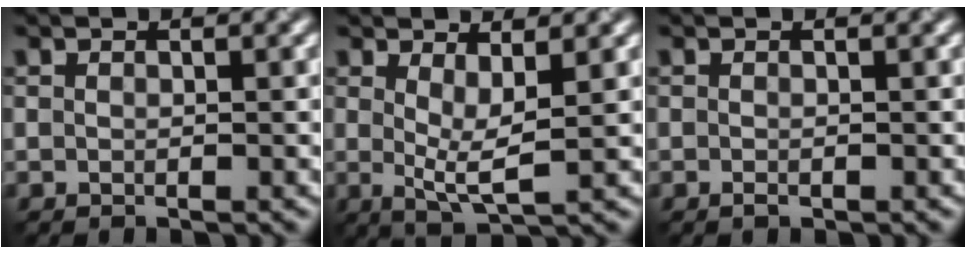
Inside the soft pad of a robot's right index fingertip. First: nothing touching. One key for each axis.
{"total": 3.2, "fx": 0.9, "fy": 0.8, "fz": 2.9, "tx": -0.052, "ty": -0.014, "tz": 0.018}
{"total": 0.6, "fx": -0.4, "fy": 0.2, "fz": 0.5, "tx": -0.009, "ty": -0.002, "tz": -0.005}